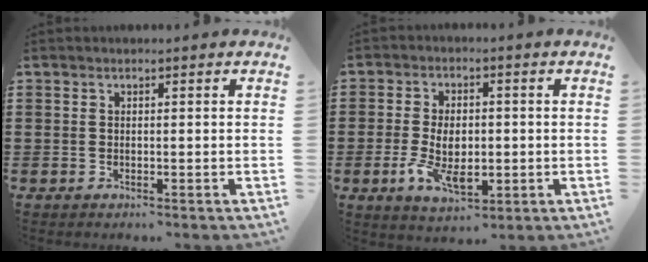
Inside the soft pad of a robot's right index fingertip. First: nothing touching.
{"total": 6.9, "force": [-1.2, 4.0, 5.4], "torque": [-0.119, 0.001, -0.024]}